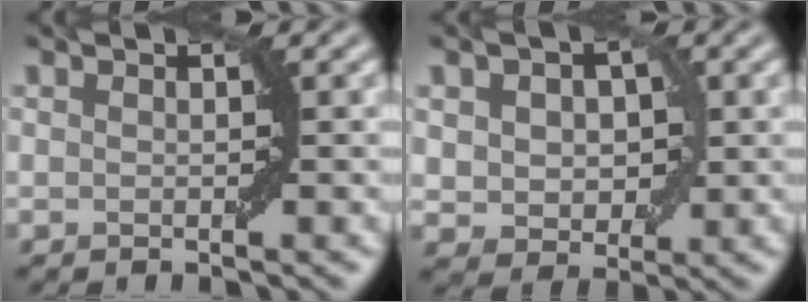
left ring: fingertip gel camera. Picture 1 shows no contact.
{"total": 4.9, "force": [0.8, 3.7, 3.2], "torque": [-0.049, 0.011, 0.002]}